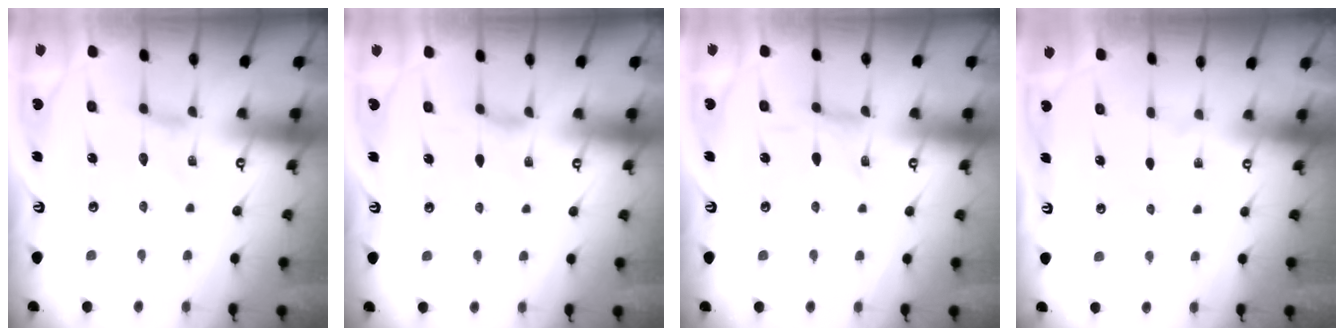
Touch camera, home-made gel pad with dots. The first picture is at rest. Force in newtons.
{"total": 1.2, "press": 1.2, "slide": 0.3}
{"total": 0.0}
{"total": 0.0}